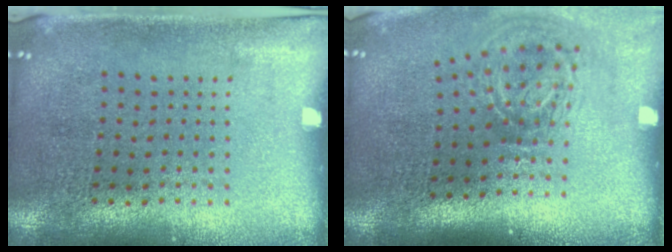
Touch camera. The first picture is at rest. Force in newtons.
{"total": 2.1, "press": 1.3, "slide": 1.7}